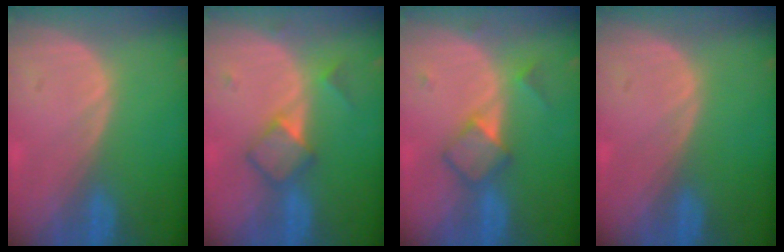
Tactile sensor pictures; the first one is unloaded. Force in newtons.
{"total": 4.8, "press": 4.6, "slide": 1.4}
{"total": 4.8, "press": 4.6, "slide": 1.4}
{"total": 0.0}